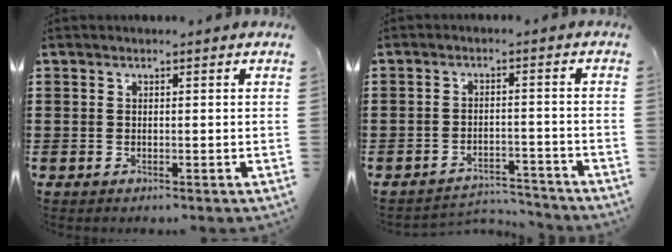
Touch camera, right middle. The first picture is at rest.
{"total": 3.4, "force": [-3.4, 0.4, 0.3], "torque": [-0.011, 0.003, -0.074]}